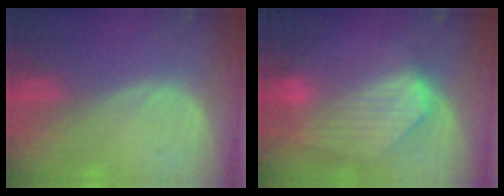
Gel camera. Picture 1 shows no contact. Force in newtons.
{"total": 9.2, "press": 8.1, "slide": 4.4}